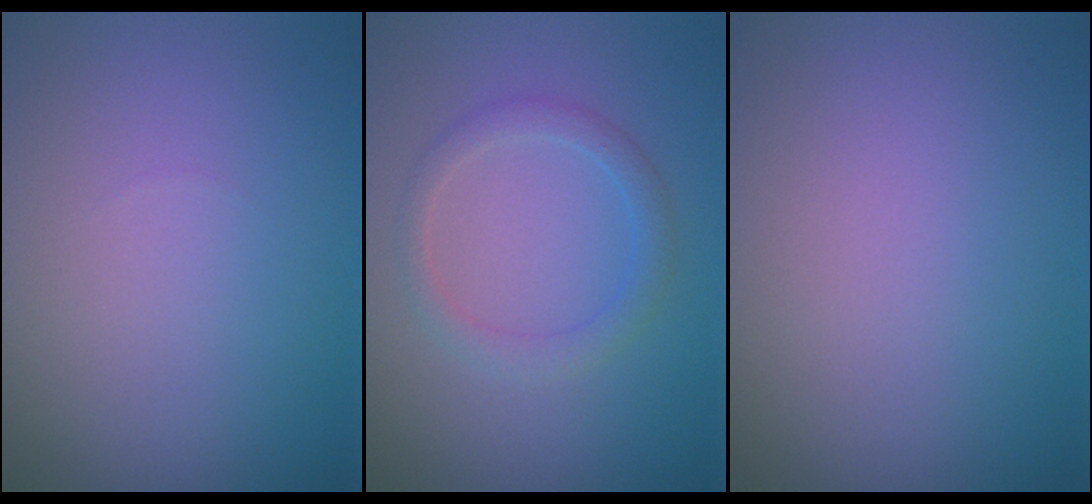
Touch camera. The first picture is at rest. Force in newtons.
{"total": 2.0, "press": 1.9, "slide": 0.1}
{"total": 0.0}